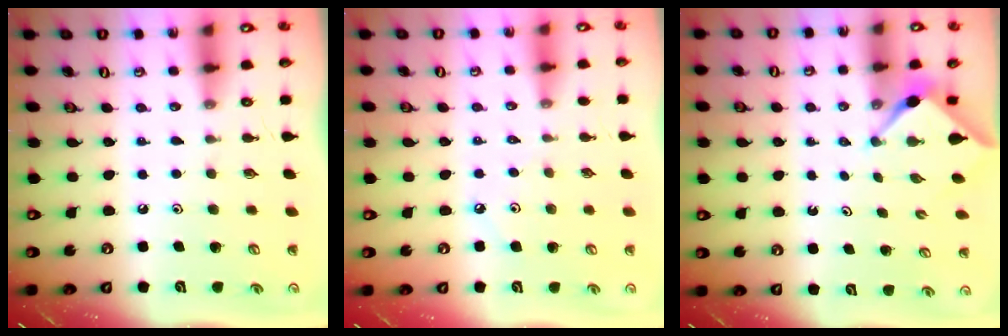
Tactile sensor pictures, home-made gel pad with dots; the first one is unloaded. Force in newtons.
{"total": 1.9, "press": 1.9, "slide": 0.4}
{"total": 3.0, "press": 3.0, "slide": 0.2}